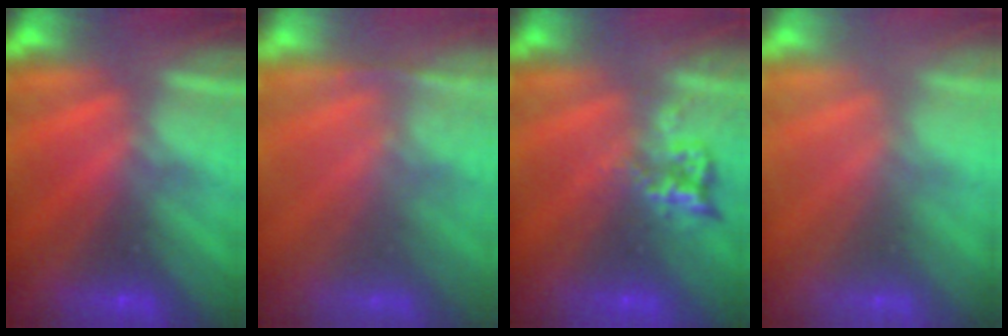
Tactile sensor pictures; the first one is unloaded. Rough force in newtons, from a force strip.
{"total": 1.4}
{"total": 2.4}
{"total": 2.9}